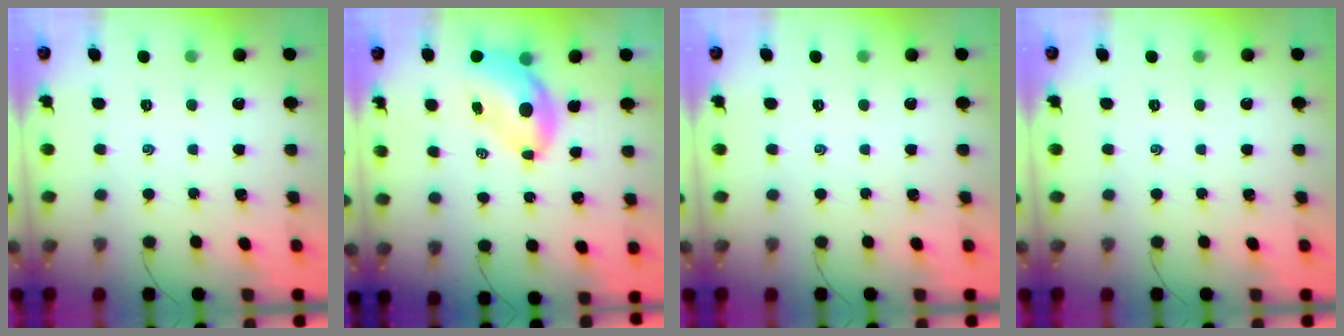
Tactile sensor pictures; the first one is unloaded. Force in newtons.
{"total": 7.2, "press": 6.9, "slide": 2.1}
{"total": 0.0}
{"total": 0.0}